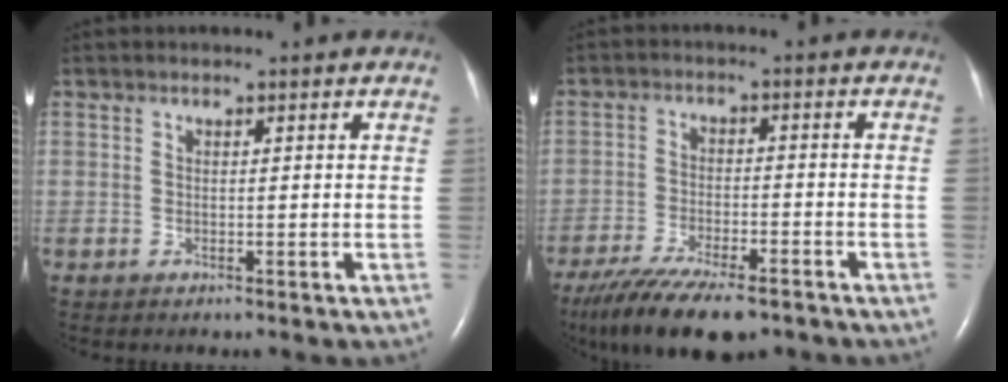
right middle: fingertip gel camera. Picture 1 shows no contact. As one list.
[{"total": 14.7, "force": [-11.3, 4.0, 8.5], "torque": [-0.163, -0.030, -0.184]}]